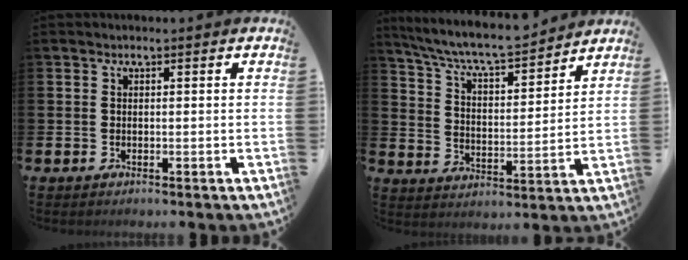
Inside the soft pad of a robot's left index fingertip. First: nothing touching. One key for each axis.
{"total": 7.9, "fx": 7.6, "fy": 0.7, "fz": 2.3, "tx": -0.076, "ty": -0.057, "tz": 0.130}